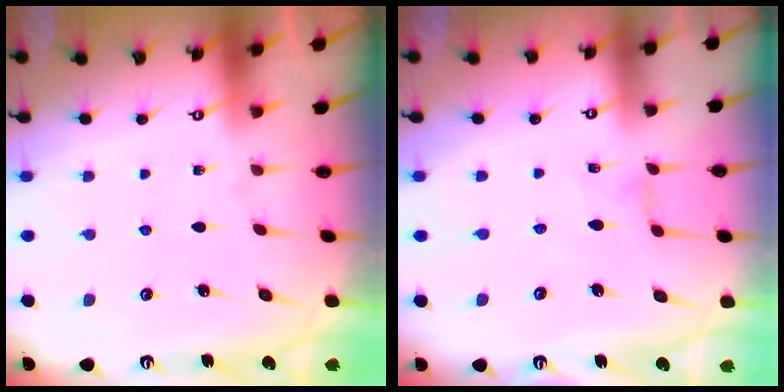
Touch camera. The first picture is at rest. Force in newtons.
{"total": 0.0}